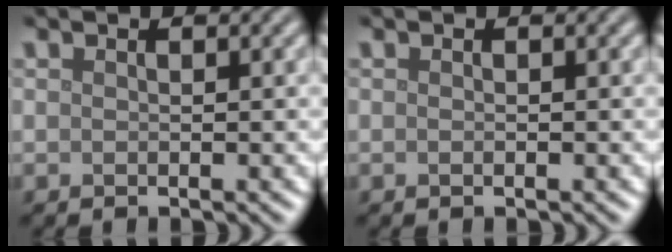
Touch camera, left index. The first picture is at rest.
{"total": 0.0}